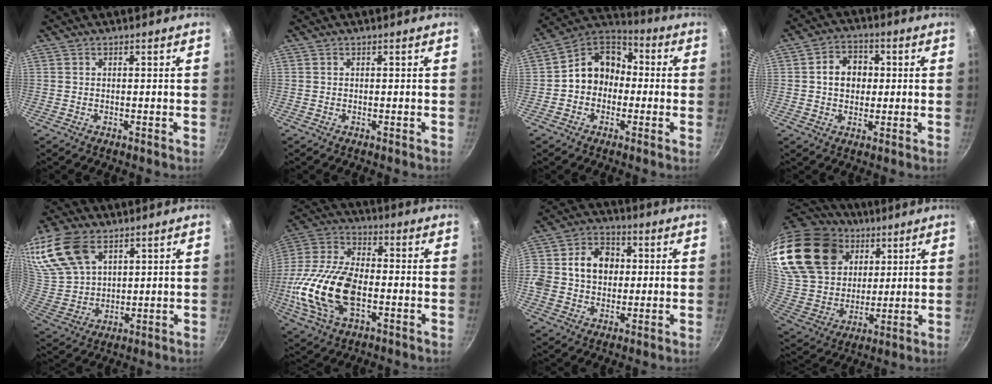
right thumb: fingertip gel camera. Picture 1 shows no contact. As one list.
[{"total": 0.0}, {"total": 11.9, "force": [-0.8, 9.8, 6.7], "torque": [-0.064, 0.045, -0.035]}, {"total": 7.4, "force": [0.7, 6.0, 4.3], "torque": [-0.039, 0.011, 0.003]}, {"total": 16.5, "force": [8.5, 10.2, 9.8], "torque": [-0.197, -0.013, 0.182]}, {"total": 20.2, "force": [-3.9, 11.3, 16.3], "torque": [-0.323, 0.029, -0.079]}, {"total": 12.3, "force": [1.2, 10.0, 7.1], "torque": [-0.105, 0.020, 0.004]}, {"total": 28.8, "force": [15.7, 19.9, 13.6], "torque": [-0.272, -0.031, 0.307]}]